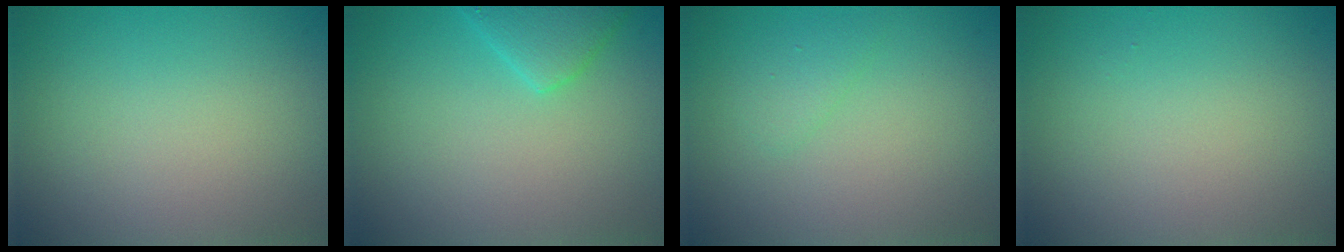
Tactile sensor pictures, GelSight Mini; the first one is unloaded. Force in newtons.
{"total": 2.9, "press": 2.9, "slide": 0.2}
{"total": 1.1, "press": 1.1, "slide": 0.0}
{"total": 0.0}